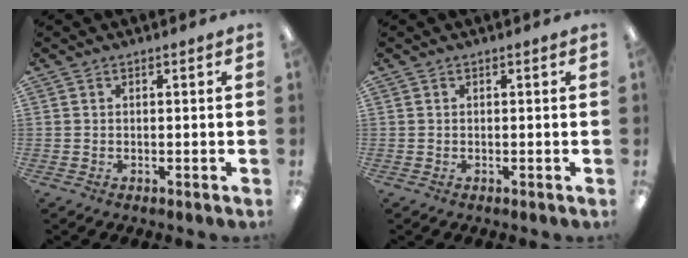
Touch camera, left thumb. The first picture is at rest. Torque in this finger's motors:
{"motor_torque": [-0.07, 0.04, 0.04, 0.03, 0.00]}